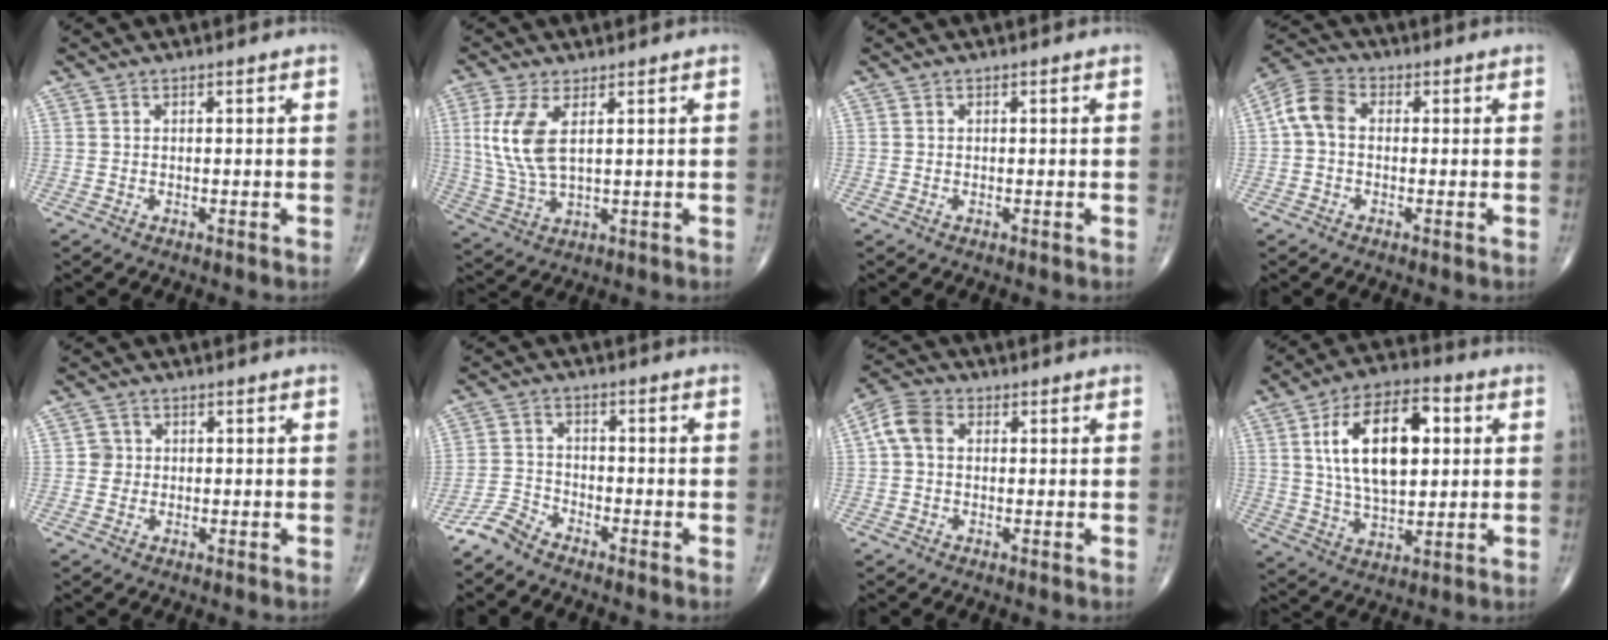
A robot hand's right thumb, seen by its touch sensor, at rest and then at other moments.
{"total": 9.5, "force": [2.5, 4.0, 8.3], "torque": [-0.194, -0.010, 0.059]}
{"total": 0.0}
{"total": 6.4, "force": [0.2, 4.5, 4.6], "torque": [-0.086, 0.020, -0.009]}
{"total": 1.9, "force": [0.0, 1.9, 0.2], "torque": [0.009, 0.006, -0.004]}
{"total": 4.1, "force": [-3.9, 1.1, 0.9], "torque": [-0.014, 0.009, -0.087]}
{"total": 5.3, "force": [0.6, 3.9, 3.6], "torque": [-0.076, 0.018, 0.004]}
{"total": 18.0, "force": [4.0, 9.2, 15.0], "torque": [-0.242, 0.005, 0.067]}